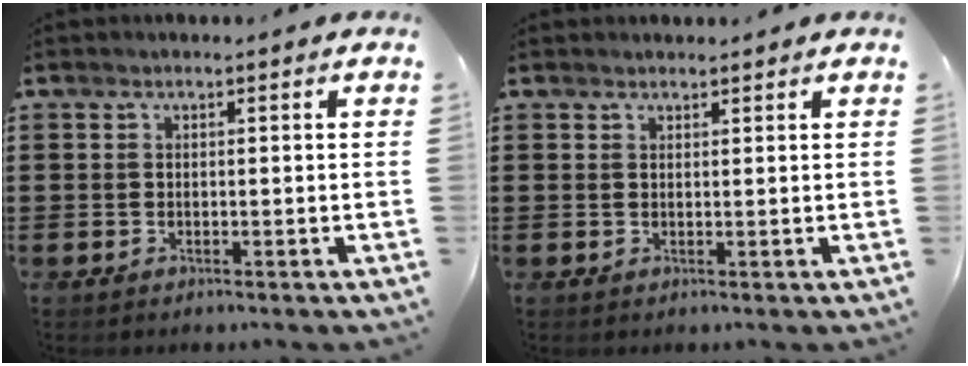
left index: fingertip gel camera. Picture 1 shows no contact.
{"total": 0.8, "force": [0.8, 0.1, 0.0], "torque": [-0.001, -0.001, 0.016]}